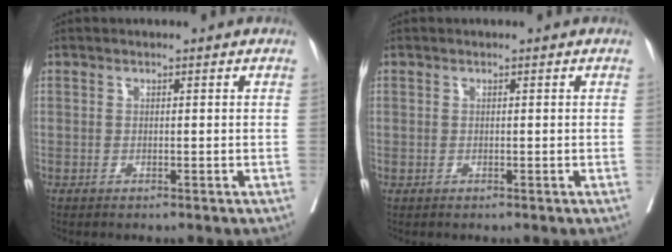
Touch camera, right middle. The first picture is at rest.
{"total": 0.0}